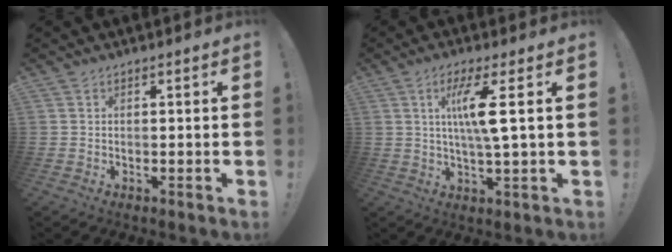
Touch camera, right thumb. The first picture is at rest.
{"total": 9.8, "force": [2.2, 0.7, 9.5], "torque": [-0.188, 0.001, 0.030]}